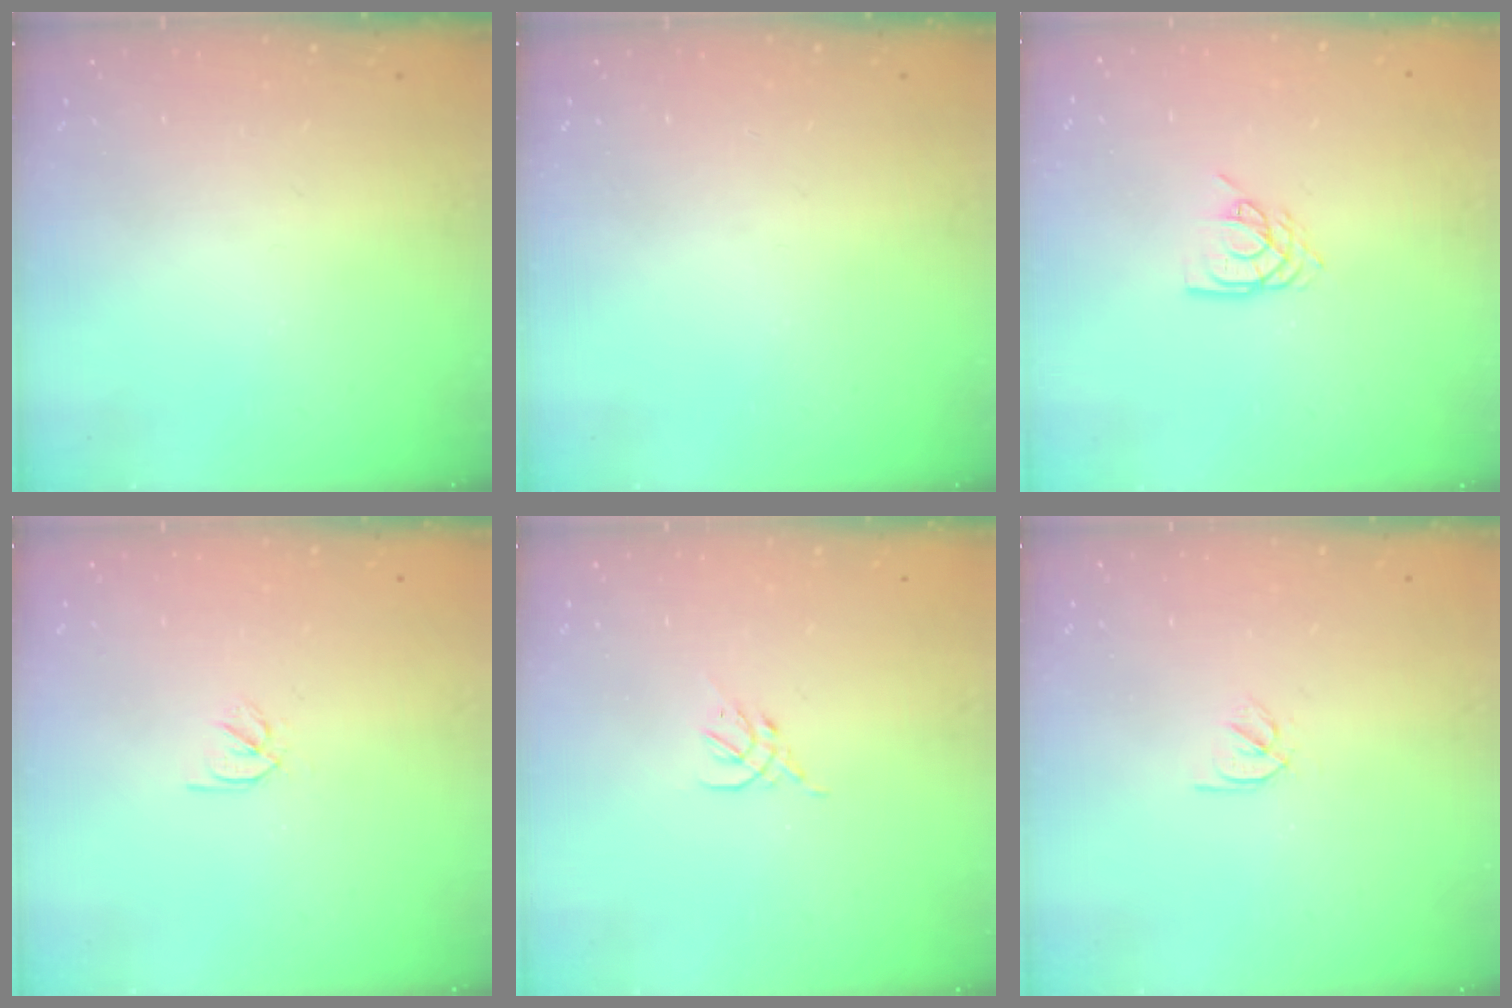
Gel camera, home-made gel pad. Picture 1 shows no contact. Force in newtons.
{"total": 0.0}
{"total": 7.9, "press": 7.8, "slide": 0.9}
{"total": 2.4, "press": 2.3, "slide": 0.7}
{"total": 2.3, "press": 2.2, "slide": 0.5}
{"total": 2.5, "press": 2.4, "slide": 0.7}